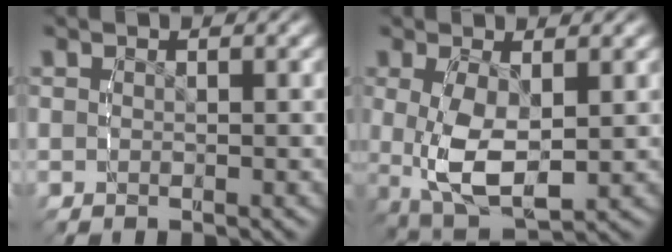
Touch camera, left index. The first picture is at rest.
{"total": 7.4, "force": [-1.6, 5.7, 4.4], "torque": [-0.114, -0.031, -0.020]}